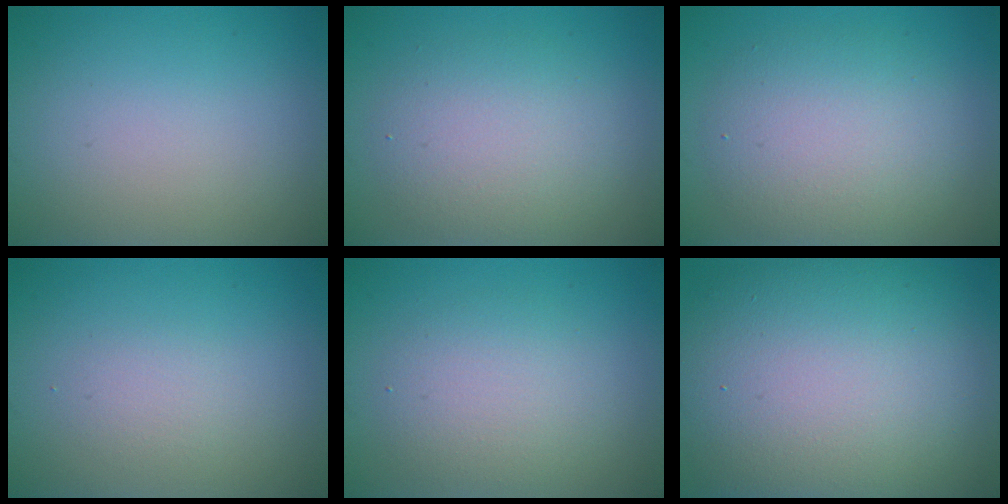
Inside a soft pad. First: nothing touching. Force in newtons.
{"total": 4.5, "press": 4.5, "slide": 0.1}
{"total": 5.6, "press": 5.6, "slide": 0.3}
{"total": 1.3, "press": 1.3, "slide": 0.1}
{"total": 3.5, "press": 3.5, "slide": 0.1}
{"total": 15.2, "press": 15.2, "slide": 0.8}